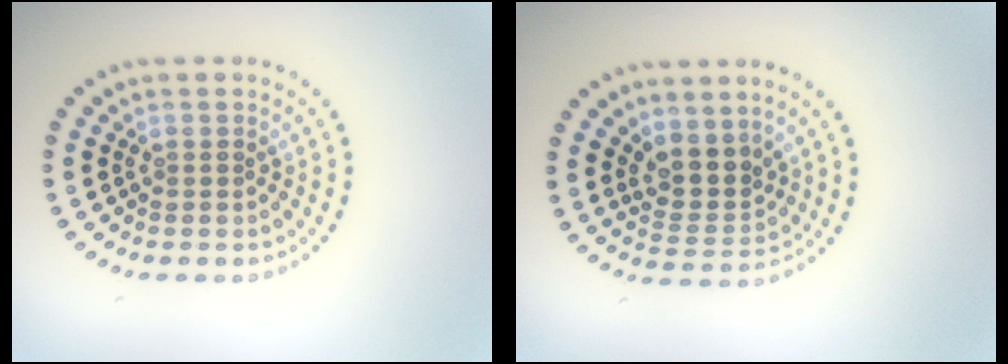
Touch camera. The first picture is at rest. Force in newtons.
{"total": 3.1, "press": 2.4, "slide": 1.9}